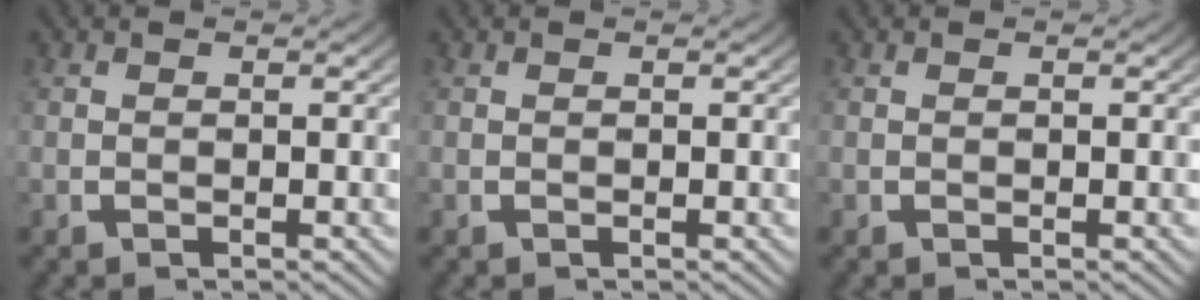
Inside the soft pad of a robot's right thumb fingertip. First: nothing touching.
{"total": 0.0}
{"total": 0.0}